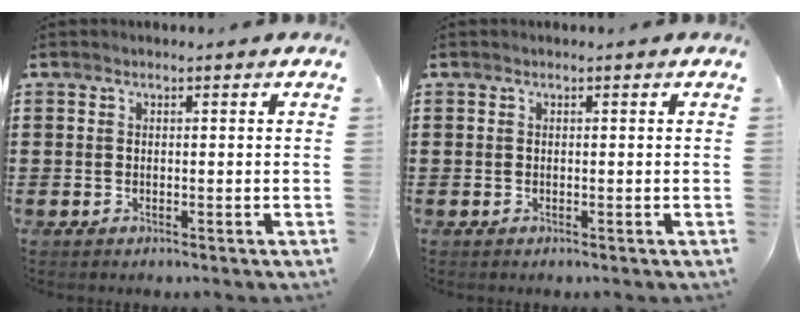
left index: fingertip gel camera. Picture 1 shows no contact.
{"total": 0.0}